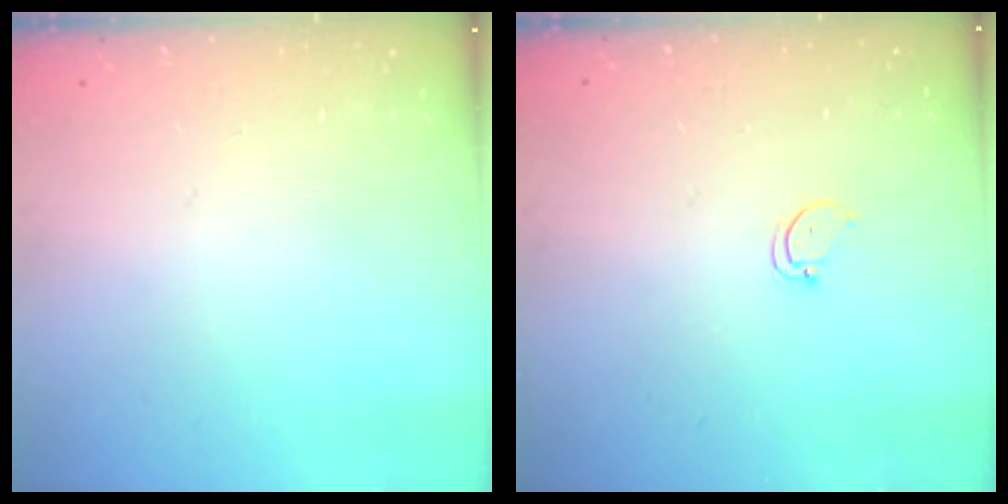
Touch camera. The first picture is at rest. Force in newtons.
{"total": 2.9, "press": 2.9, "slide": 0.2}